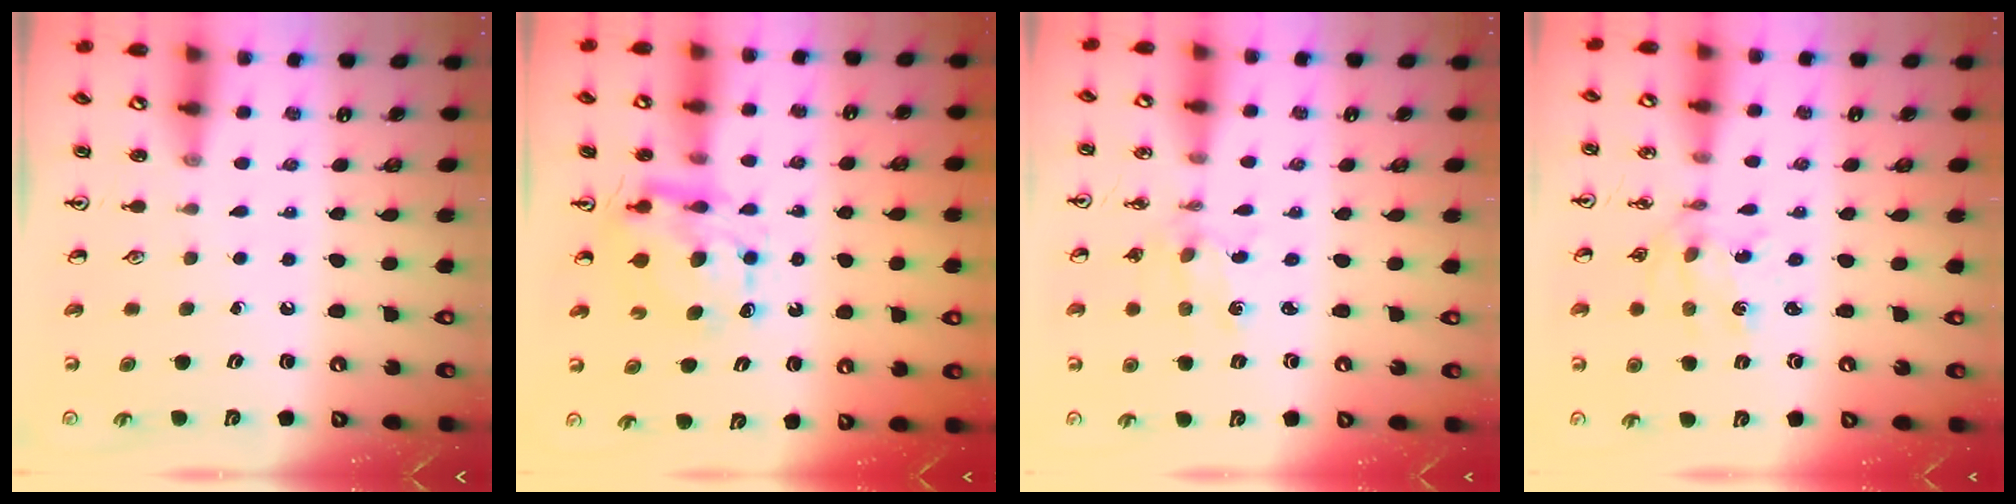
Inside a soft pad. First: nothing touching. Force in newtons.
{"total": 8.6, "press": 8.5, "slide": 0.7}
{"total": 1.5, "press": 1.5, "slide": 0.3}
{"total": 1.9, "press": 1.8, "slide": 0.8}